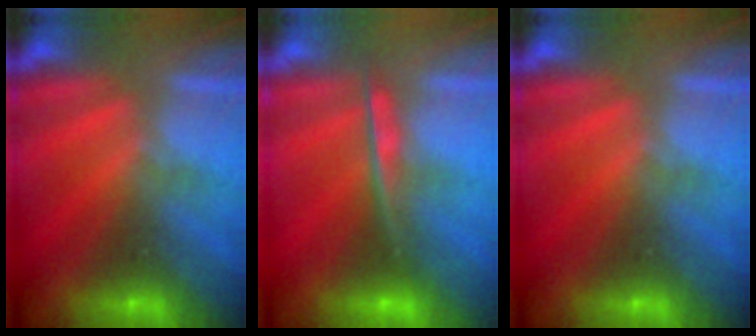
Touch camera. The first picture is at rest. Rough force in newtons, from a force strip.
{"total": 4.6}
{"total": 0.0}